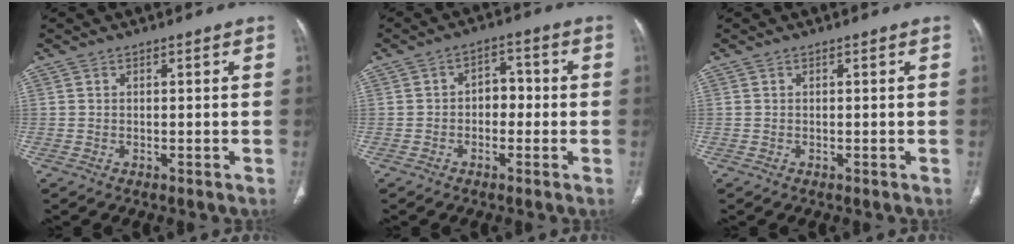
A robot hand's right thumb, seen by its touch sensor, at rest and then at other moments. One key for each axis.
{"total": 4.5, "fx": -0.7, "fy": 3.3, "fz": 2.9, "tx": -0.015, "ty": 0.021, "tz": -0.020}
{"total": 0.0}